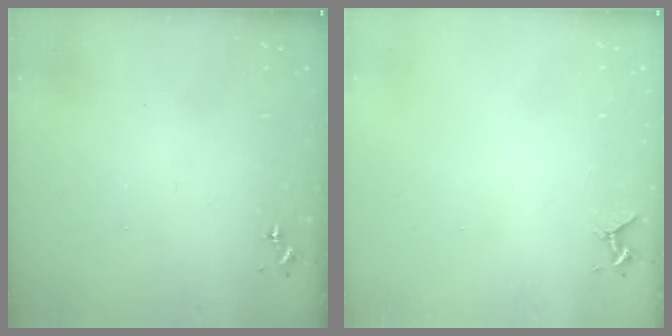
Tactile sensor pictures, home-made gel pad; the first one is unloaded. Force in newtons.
{"total": 4.2, "press": 4.2, "slide": 0.4}